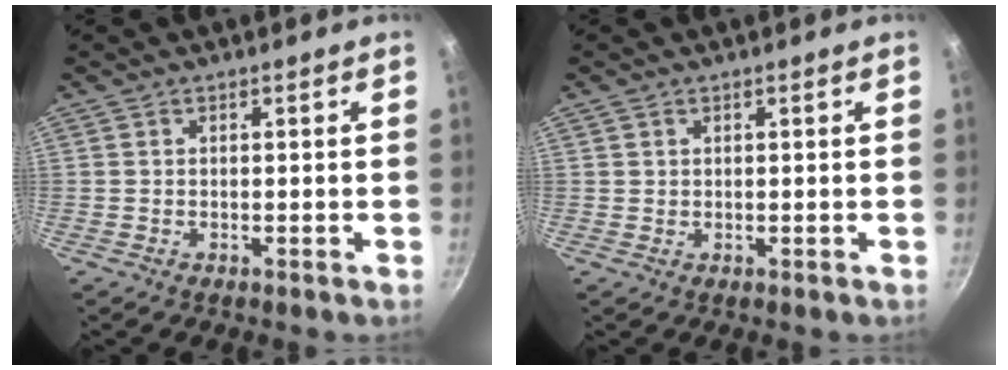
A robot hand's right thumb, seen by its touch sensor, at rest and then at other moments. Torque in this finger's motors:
{"motor_torque": [-0.24, 0.26, -0.20, 0.06, -0.01]}